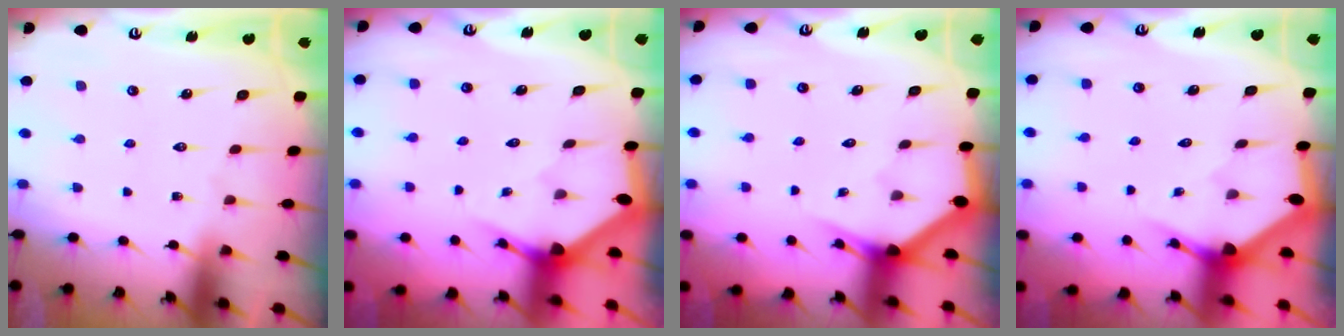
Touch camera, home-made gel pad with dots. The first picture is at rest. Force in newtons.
{"total": 3.0, "press": 3.0, "slide": 0.2}
{"total": 2.7, "press": 2.7, "slide": 0.1}
{"total": 3.0, "press": 3.0, "slide": 0.2}